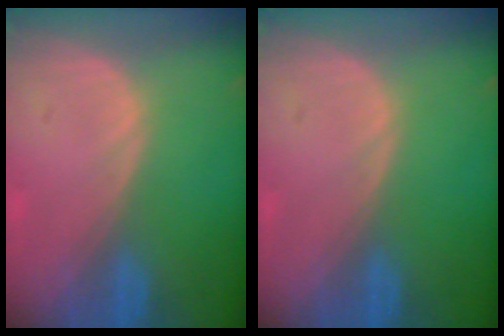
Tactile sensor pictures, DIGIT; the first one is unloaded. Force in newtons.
{"total": 0.0}